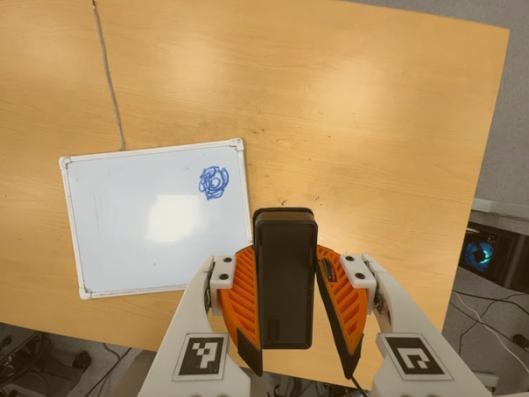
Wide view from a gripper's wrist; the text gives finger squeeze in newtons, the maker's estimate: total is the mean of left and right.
{"total": 4.5, "left": 3.7, "right": 5.4}